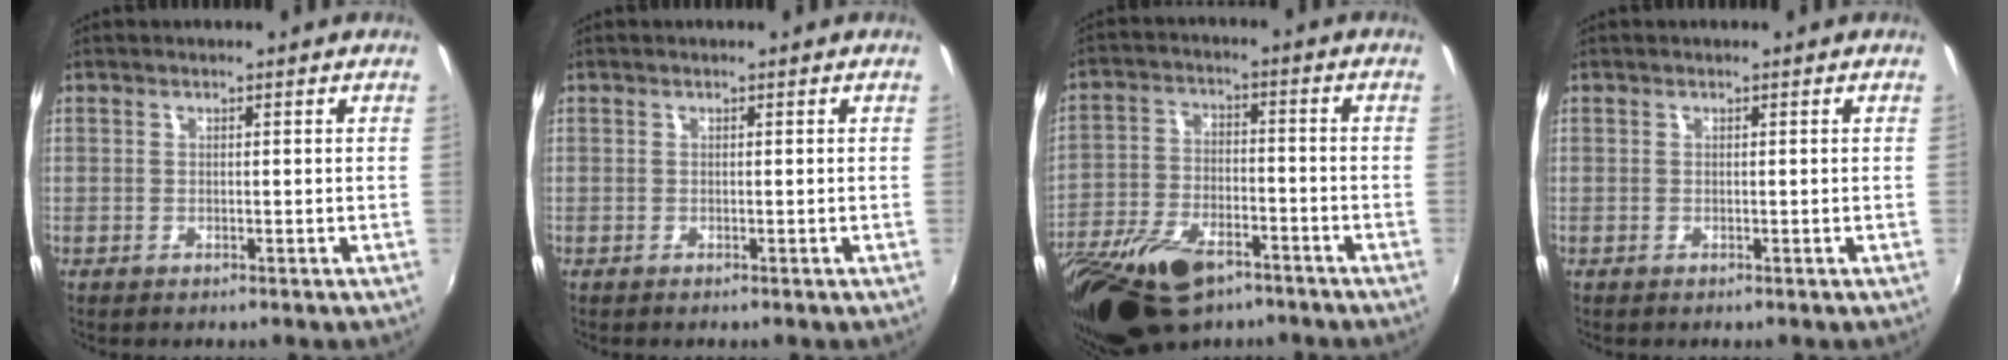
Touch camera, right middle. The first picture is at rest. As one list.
[{"total": 0.0}, {"total": 20.5, "force": [-13.4, 9.9, 12.0], "torque": [-0.271, -0.034, -0.234]}, {"total": 0.0}]